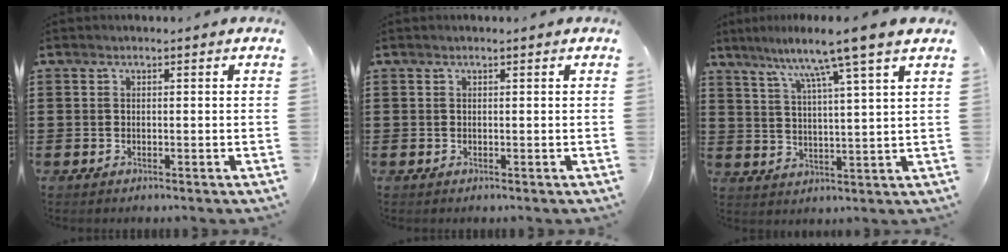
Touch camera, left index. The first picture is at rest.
{"total": 0.0}
{"total": 8.2, "force": [6.3, -1.4, 5.0], "torque": [-0.110, -0.035, 0.101]}